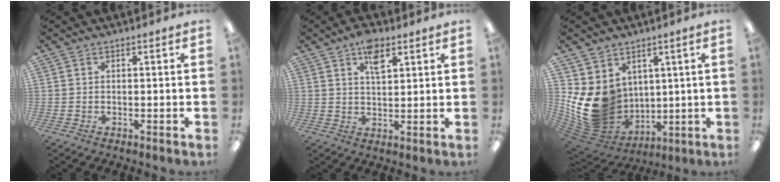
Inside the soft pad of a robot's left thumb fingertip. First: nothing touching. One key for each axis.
{"total": 6.2, "fx": 3.6, "fy": 2.9, "fz": 4.1, "tx": -0.066, "ty": -0.005, "tz": 0.061}
{"total": 13.9, "fx": 1.6, "fy": 11.9, "fz": 7.0, "tx": -0.171, "ty": -0.031, "tz": 0.044}